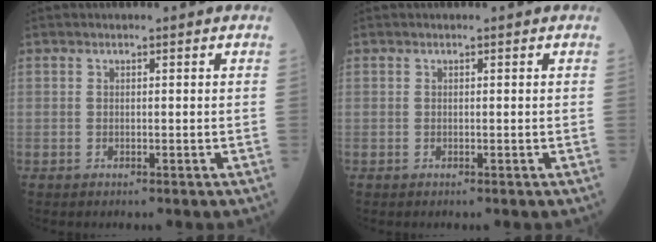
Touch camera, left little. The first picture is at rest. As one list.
[{"total": 0.0}]